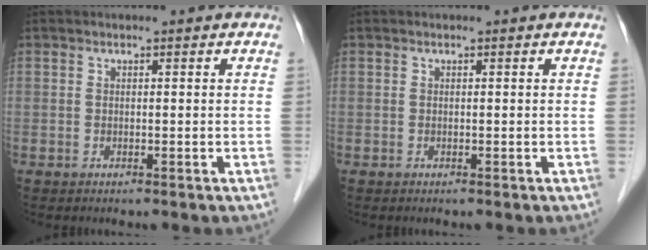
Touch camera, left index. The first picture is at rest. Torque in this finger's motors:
{"motor_torque": [-0.03, 0.02, 0.03, 0.01]}